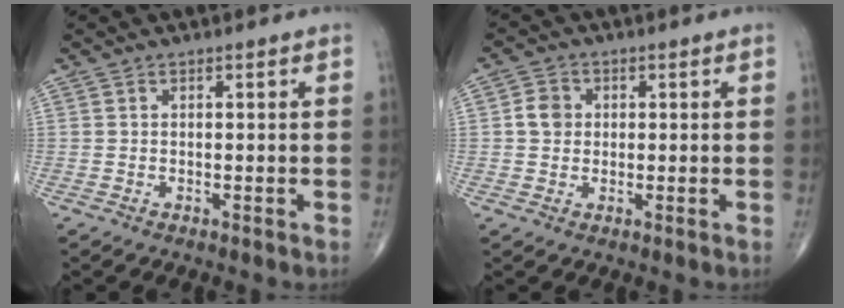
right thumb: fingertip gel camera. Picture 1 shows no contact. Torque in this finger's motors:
{"motor_torque": [-0.02, 0.02, 0.13, 0.01, 0.04]}